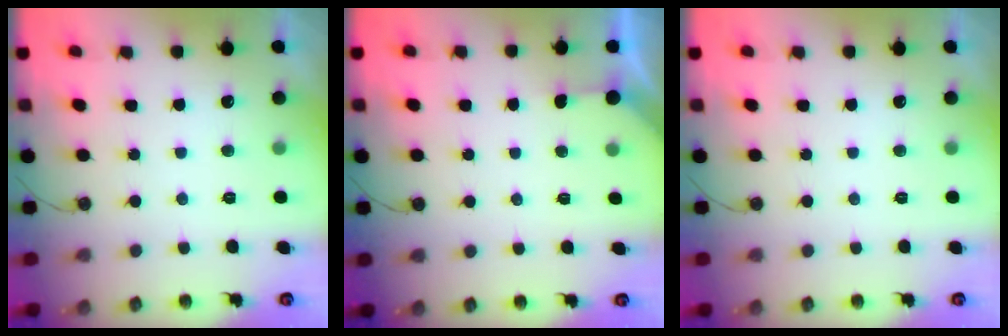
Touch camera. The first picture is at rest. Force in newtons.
{"total": 2.4, "press": 2.4, "slide": 0.4}
{"total": 0.0}